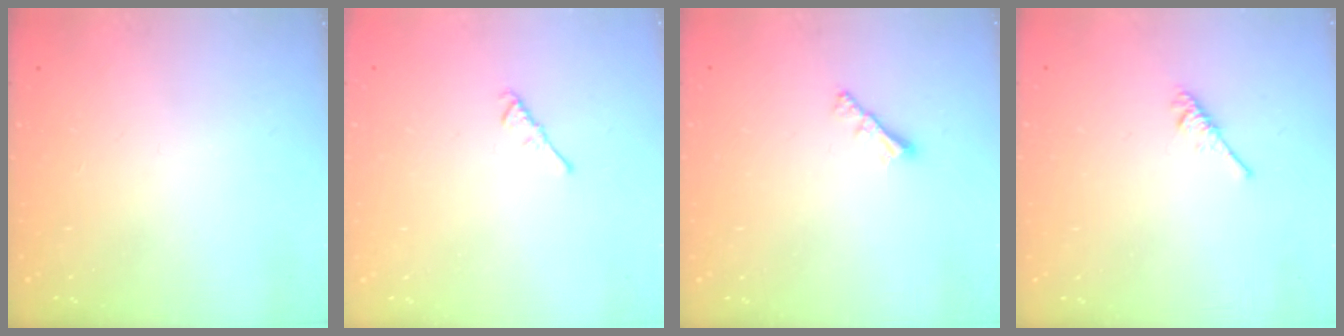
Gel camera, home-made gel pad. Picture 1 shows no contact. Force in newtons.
{"total": 2.6, "press": 2.6, "slide": 0.6}
{"total": 2.2, "press": 2.1, "slide": 0.6}
{"total": 1.9, "press": 1.9, "slide": 0.4}